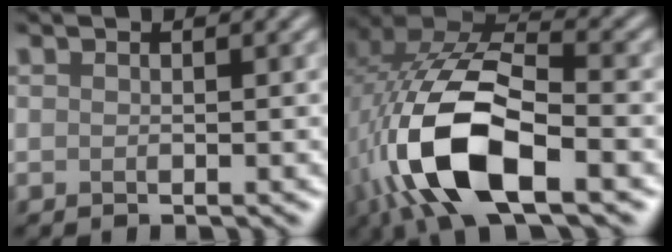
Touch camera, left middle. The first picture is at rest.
{"total": 13.3, "force": [-3.9, 6.0, 11.2], "torque": [-0.246, -0.004, -0.075]}